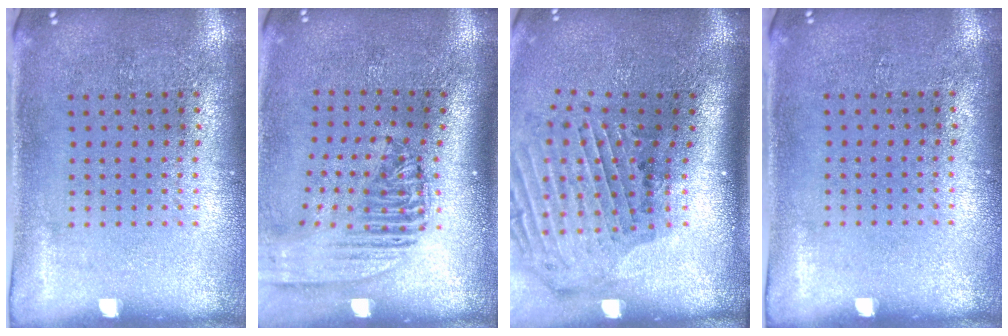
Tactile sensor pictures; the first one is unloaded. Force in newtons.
{"total": 2.3, "press": 1.8, "slide": 1.5}
{"total": 2.4, "press": 1.9, "slide": 1.4}
{"total": 0.0}